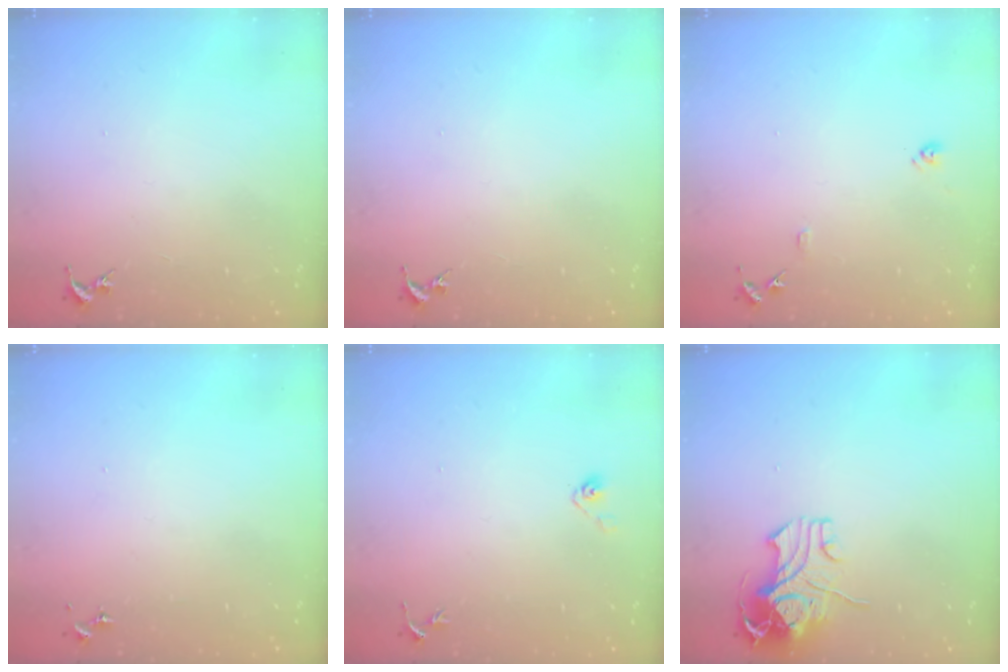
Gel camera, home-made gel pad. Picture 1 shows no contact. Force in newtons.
{"total": 0.0}
{"total": 8.3, "press": 8.3, "slide": 0.7}
{"total": 0.0}
{"total": 3.5, "press": 3.2, "slide": 1.5}
{"total": 10.7, "press": 10.6, "slide": 1.8}